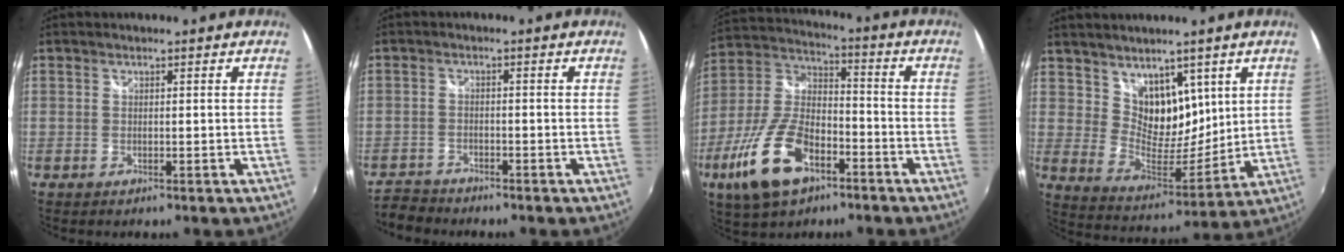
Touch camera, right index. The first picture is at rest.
{"total": 4.6, "force": [-4.3, 1.4, 0.5], "torque": [-0.028, -0.007, -0.085]}
{"total": 17.2, "force": [-8.8, 8.3, 12.2], "torque": [-0.268, -0.011, -0.162]}
{"total": 11.4, "force": [6.4, 7.6, 5.4], "torque": [-0.082, -0.008, 0.128]}